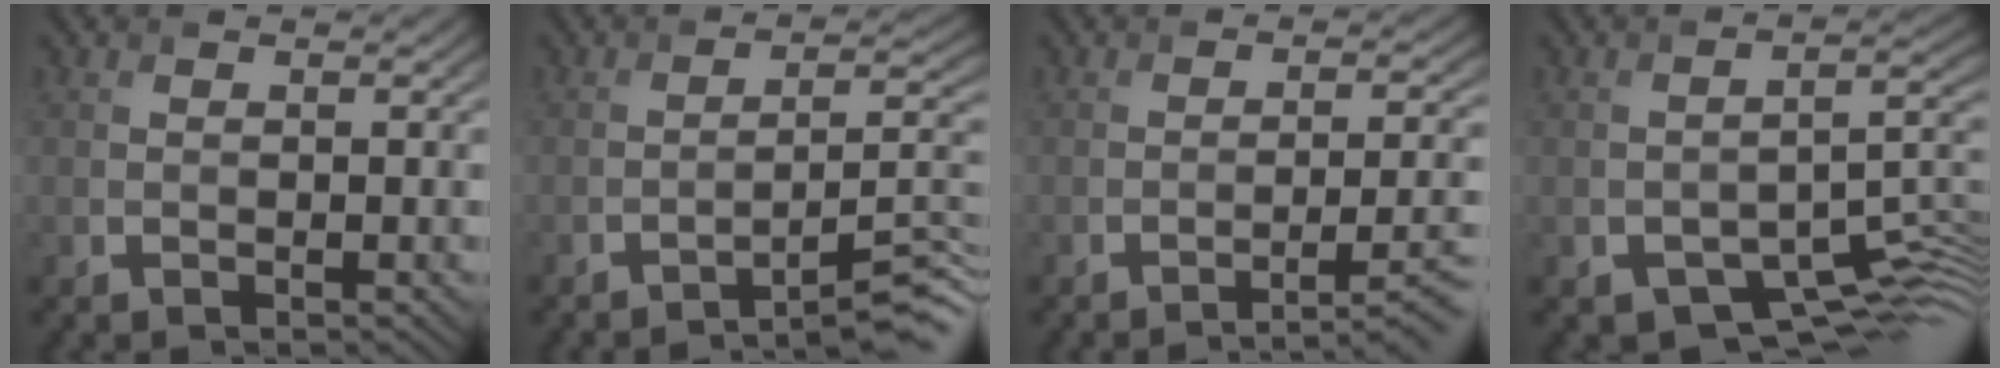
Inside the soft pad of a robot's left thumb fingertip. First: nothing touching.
{"total": 7.0, "force": [-5.2, 1.1, 4.5], "torque": [-0.065, 0.009, -0.083]}
{"total": 5.7, "force": [-3.4, 1.3, 4.4], "torque": [-0.064, 0.002, -0.048]}
{"total": 7.3, "force": [-3.8, 4.1, 4.7], "torque": [-0.066, -0.029, -0.058]}